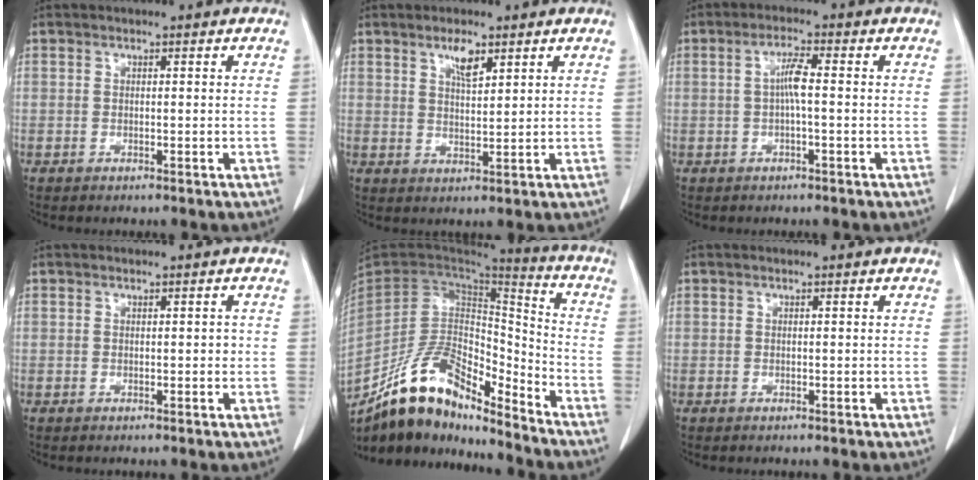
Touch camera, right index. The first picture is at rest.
{"total": 3.7, "force": [2.3, 0.9, 2.7], "torque": [-0.051, 0.000, 0.043]}
{"total": 3.5, "force": [0.0, 0.2, 3.5], "torque": [-0.067, 0.006, 0.001]}
{"total": 0.6, "force": [0.0, 0.4, 0.5], "torque": [-0.003, 0.004, 0.001]}
{"total": 16.1, "force": [-12.9, 6.1, 7.4], "torque": [-0.117, 0.051, -0.231]}
{"total": 0.0}